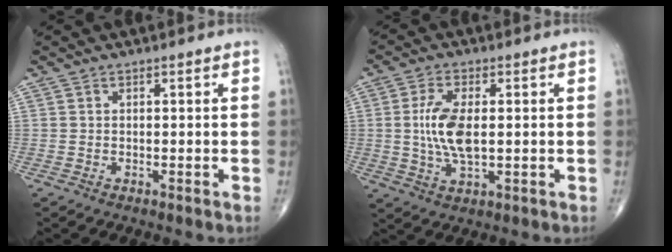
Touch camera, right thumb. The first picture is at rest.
{"total": 8.9, "force": [0.4, 3.9, 7.9], "torque": [-0.168, -0.006, 0.010]}